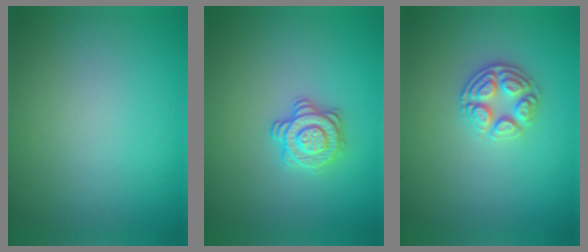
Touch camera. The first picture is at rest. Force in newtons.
{"total": 2.8, "press": 2.7, "slide": 0.9}
{"total": 2.9, "press": 2.8, "slide": 0.7}